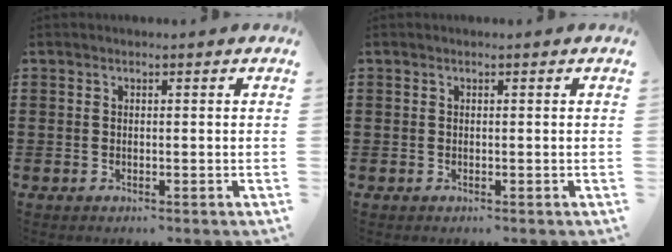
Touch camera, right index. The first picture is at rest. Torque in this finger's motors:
{"motor_torque": [-0.13, 0.13, 0.00, -0.01]}